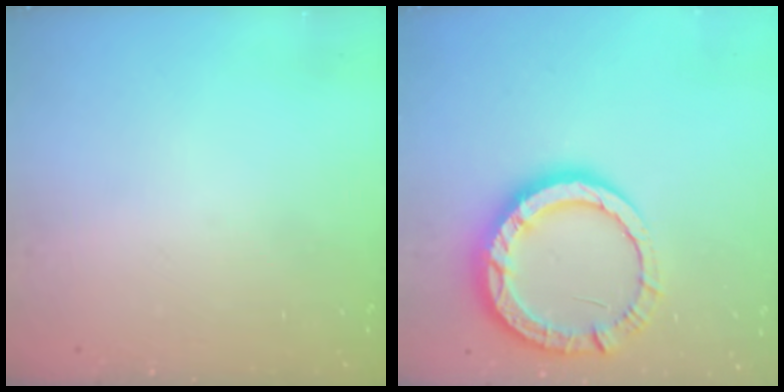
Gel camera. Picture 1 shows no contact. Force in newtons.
{"total": 12.5, "press": 12.4, "slide": 0.9}